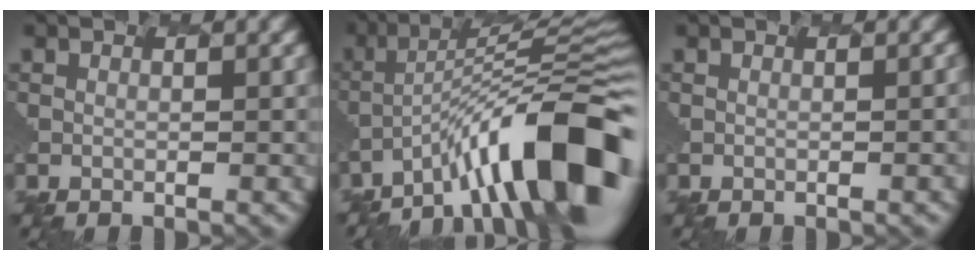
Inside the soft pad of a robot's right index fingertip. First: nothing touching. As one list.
[{"total": 12.0, "force": [-7.0, 2.5, 9.5], "torque": [-0.152, 0.019, -0.117]}, {"total": 3.0, "force": [-0.1, 1.5, 2.7], "torque": [-0.007, 0.010, -0.008]}]